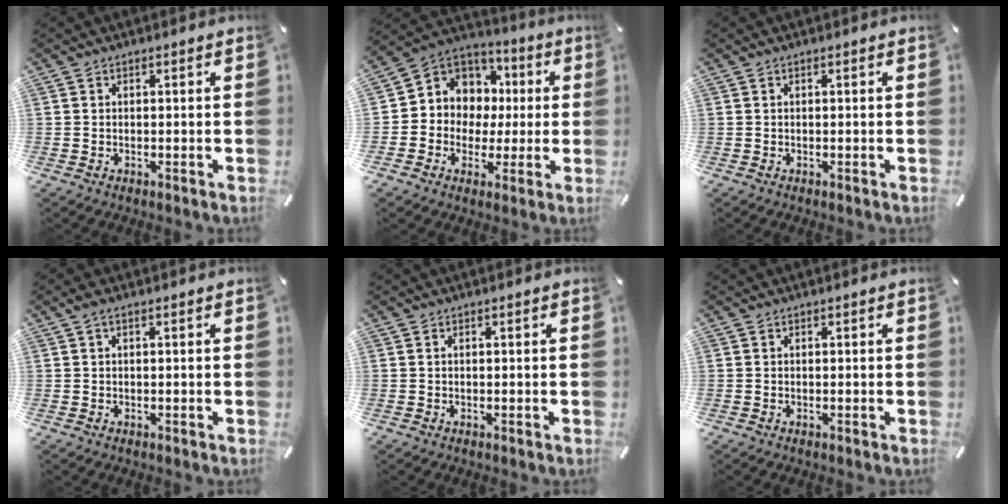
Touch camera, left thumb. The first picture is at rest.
{"total": 9.3, "force": [0.9, 9.2, 0.6], "torque": [-0.028, -0.017, 0.027]}
{"total": 0.0}
{"total": 1.2, "force": [0.2, 0.3, 1.1], "torque": [-0.021, 0.002, 0.003]}
{"total": 0.0}
{"total": 0.0}